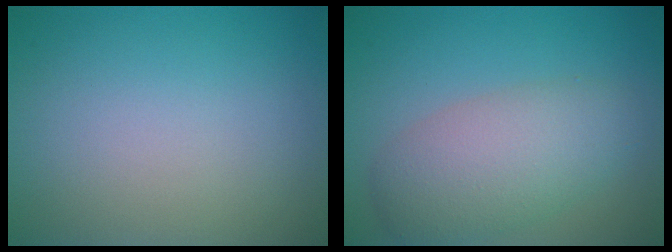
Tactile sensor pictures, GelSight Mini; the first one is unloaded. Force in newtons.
{"total": 5.5, "press": 5.5, "slide": 0.1}